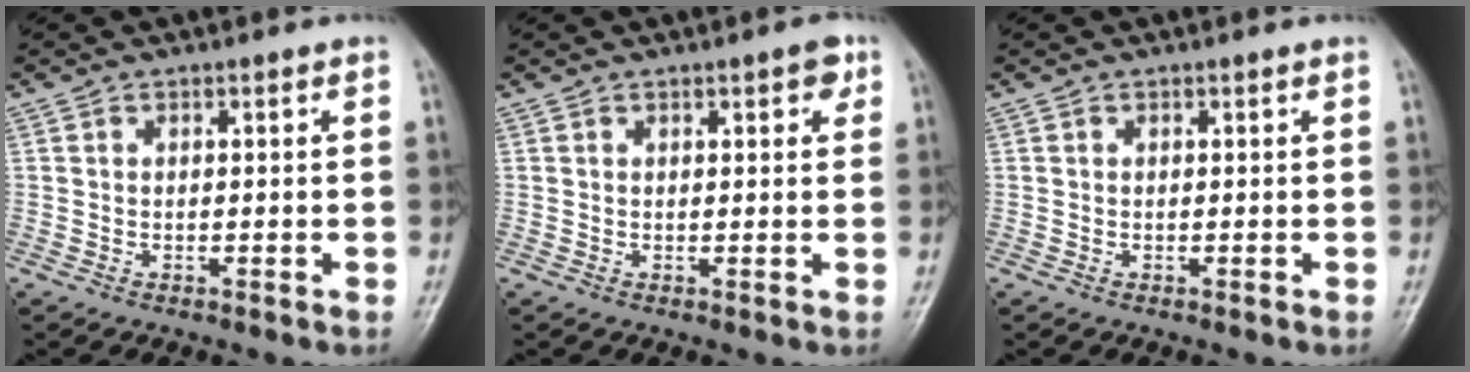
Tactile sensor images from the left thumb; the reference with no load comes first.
{"total": 2.7, "force": [1.4, 1.0, 2.1], "torque": [-0.018, -0.002, 0.014]}
{"total": 0.0}